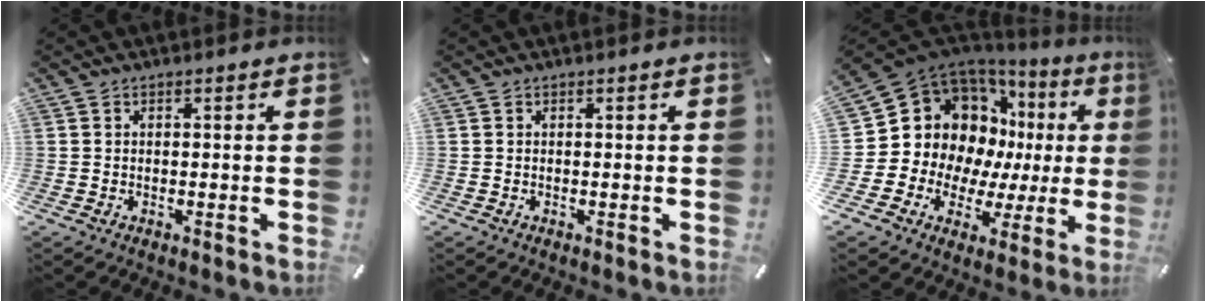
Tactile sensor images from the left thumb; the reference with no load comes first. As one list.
[{"total": 0.0}, {"total": 16.0, "force": [5.6, 13.1, 7.1], "torque": [-0.124, -0.065, 0.122]}]